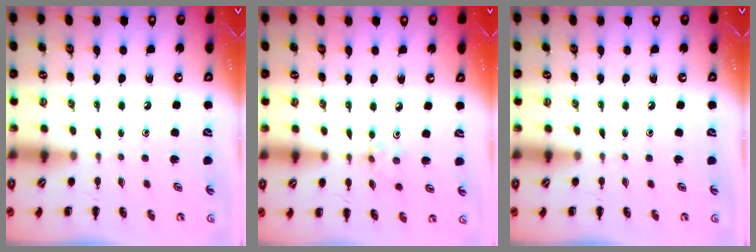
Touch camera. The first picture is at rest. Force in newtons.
{"total": 2.4, "press": 2.4, "slide": 0.5}
{"total": 0.0}